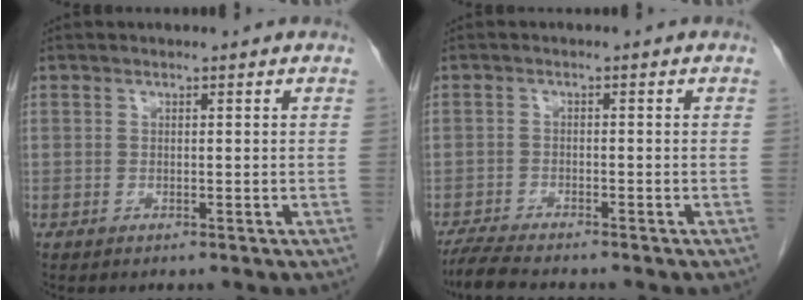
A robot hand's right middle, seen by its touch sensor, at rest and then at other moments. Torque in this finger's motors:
{"motor_torque": [0.18, -0.12, 0.01, 0.00]}